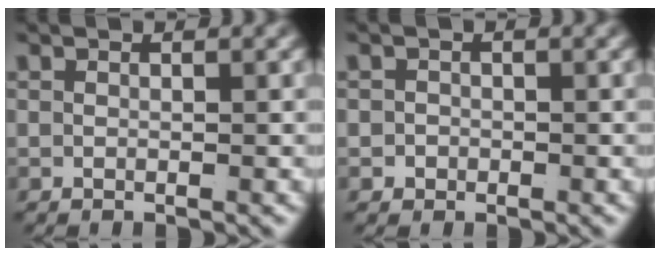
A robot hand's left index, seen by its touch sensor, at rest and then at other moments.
{"total": 1.4, "force": [-0.7, 1.2, 0.0], "torque": [-0.008, -0.015, -0.007]}